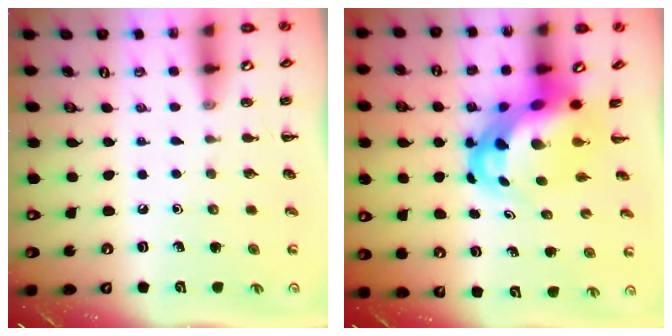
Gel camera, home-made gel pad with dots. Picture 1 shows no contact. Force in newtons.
{"total": 8.0, "press": 7.7, "slide": 2.1}